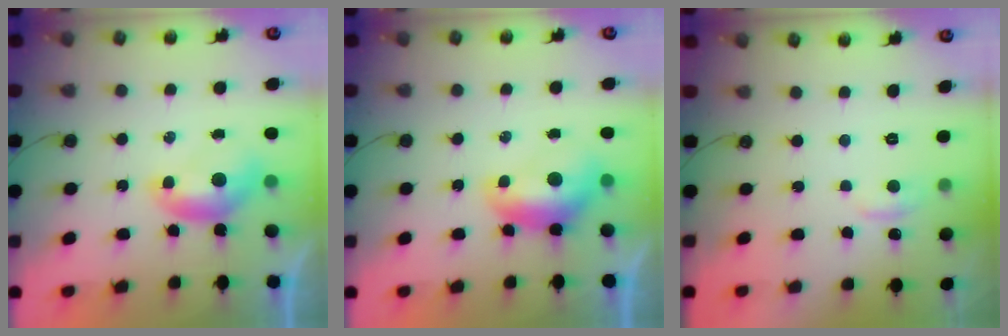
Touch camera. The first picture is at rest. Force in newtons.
{"total": 1.6, "press": 1.4, "slide": 0.6}
{"total": 0.9, "press": 0.0, "slide": 0.9}